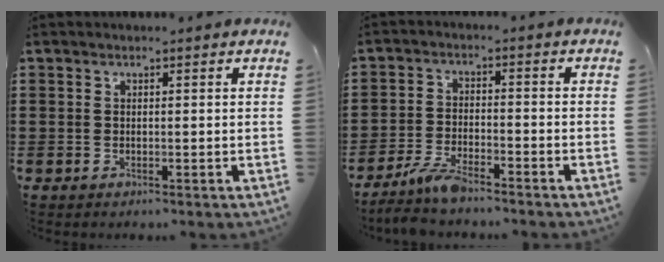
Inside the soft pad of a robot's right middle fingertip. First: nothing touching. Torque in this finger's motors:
{"motor_torque": [2.14, 0.00, 0.07, 0.08]}